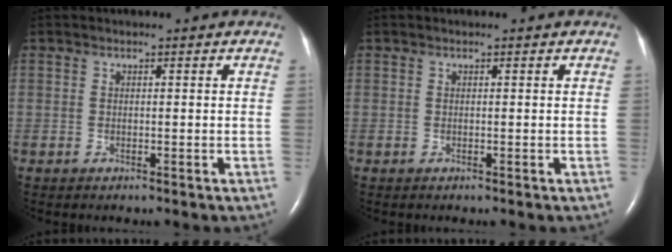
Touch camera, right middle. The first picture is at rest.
{"total": 0.0}